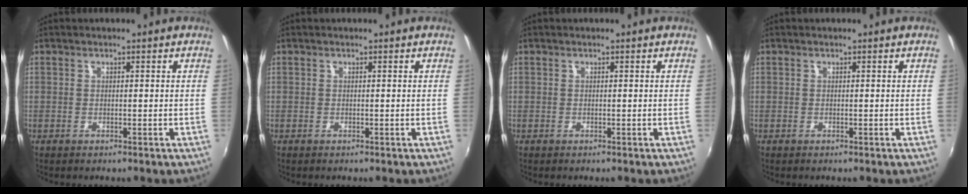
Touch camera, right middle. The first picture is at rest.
{"total": 0.0}
{"total": 0.0}
{"total": 0.0}